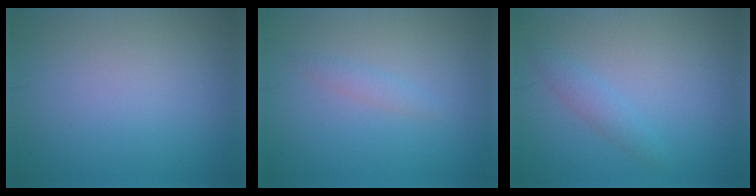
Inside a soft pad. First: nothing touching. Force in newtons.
{"total": 1.0, "press": 1.0, "slide": 0.1}
{"total": 1.5, "press": 1.5, "slide": 0.1}